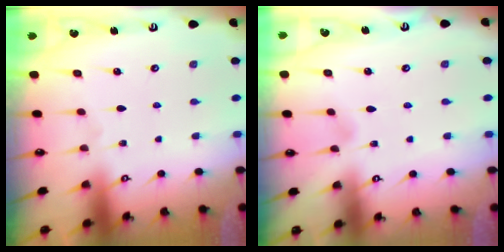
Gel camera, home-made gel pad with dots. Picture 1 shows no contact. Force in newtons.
{"total": 2.4, "press": 2.4, "slide": 0.3}